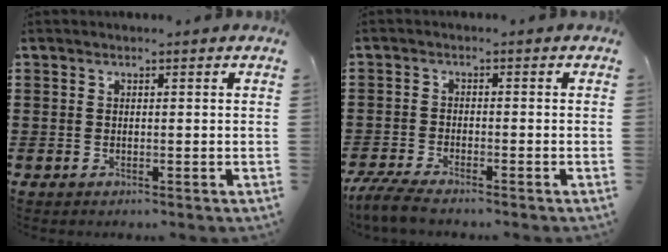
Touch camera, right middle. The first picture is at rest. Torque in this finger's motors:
{"motor_torque": [2.14, 0.00, 0.17, 0.08]}